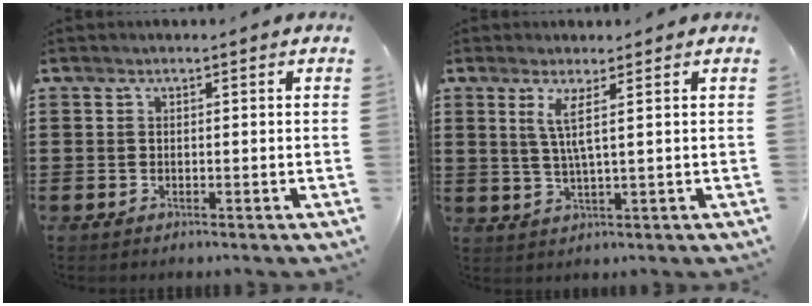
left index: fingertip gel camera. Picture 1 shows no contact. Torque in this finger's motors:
{"motor_torque": [0.99, -0.97, 0.45, 0.11]}